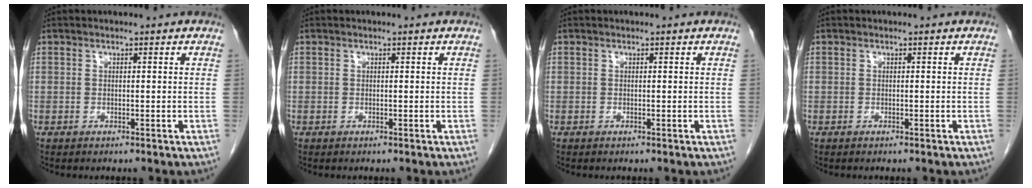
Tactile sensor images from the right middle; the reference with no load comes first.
{"total": 0.0}
{"total": 0.0}
{"total": 0.0}